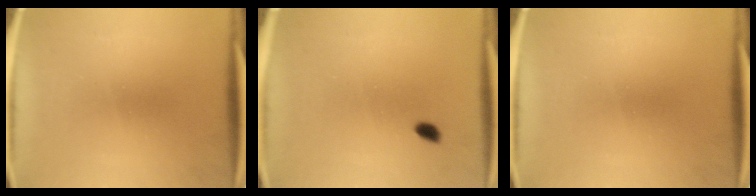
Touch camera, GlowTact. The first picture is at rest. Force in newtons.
{"total": 1.4}
{"total": 0.0}